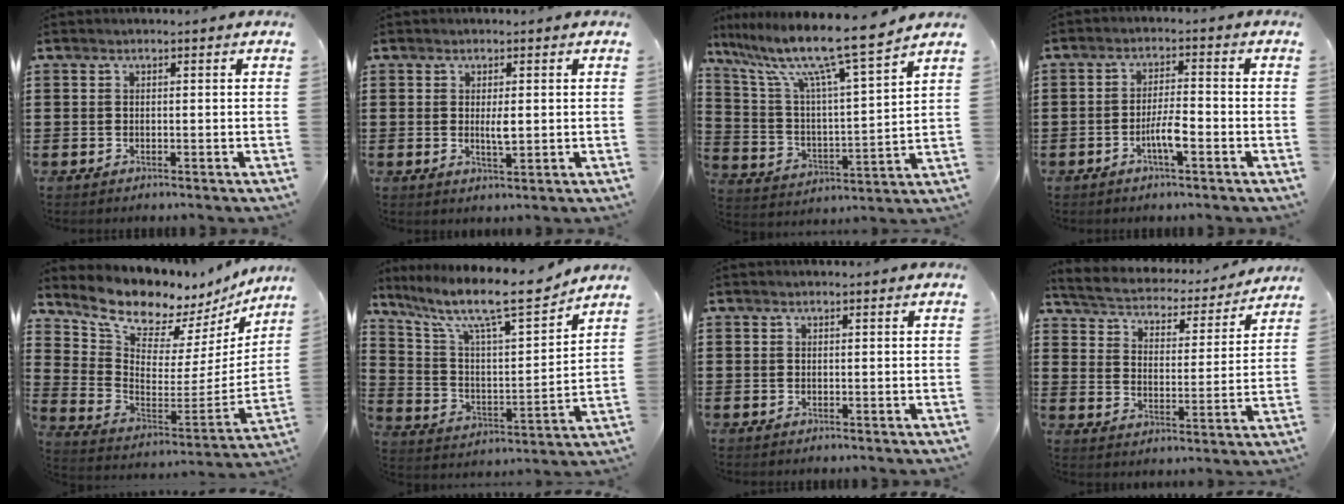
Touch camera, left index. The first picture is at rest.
{"total": 2.8, "force": [0.3, 0.7, 2.7], "torque": [-0.051, -0.001, 0.003]}
{"total": 11.6, "force": [9.4, 0.0, 6.8], "torque": [-0.169, -0.059, 0.151]}
{"total": 4.5, "force": [-1.9, 0.9, 4.0], "torque": [-0.081, 0.001, -0.038]}
{"total": 8.8, "force": [8.3, 2.2, 1.9], "torque": [-0.081, -0.075, 0.143]}
{"total": 12.0, "force": [9.4, 2.0, 7.1], "torque": [-0.156, -0.062, 0.154]}
{"total": 0.0}
{"total": 3.3, "force": [3.2, 0.3, 0.4], "torque": [-0.032, -0.031, 0.046]}